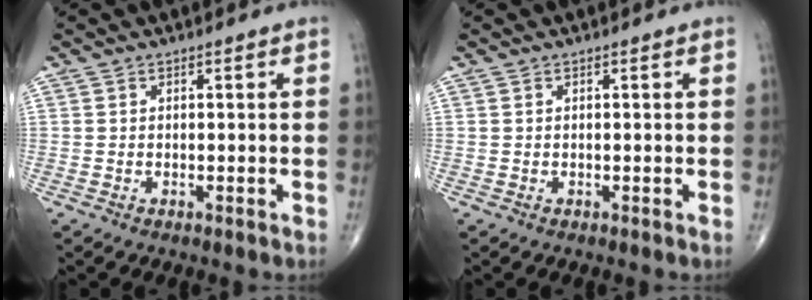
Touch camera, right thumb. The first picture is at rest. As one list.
[{"total": 0.0}]